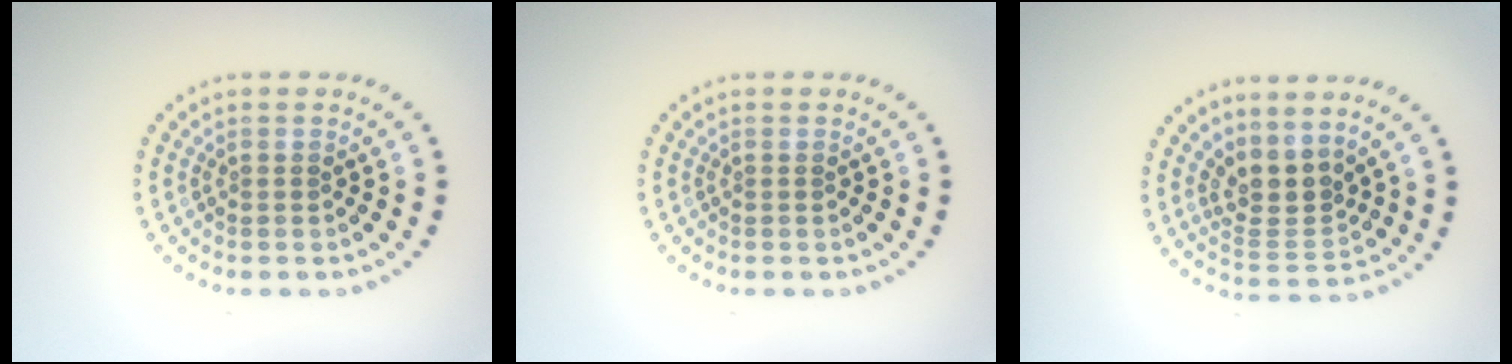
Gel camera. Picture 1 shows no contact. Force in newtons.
{"total": 0.0}
{"total": 3.2, "press": 2.4, "slide": 2.1}